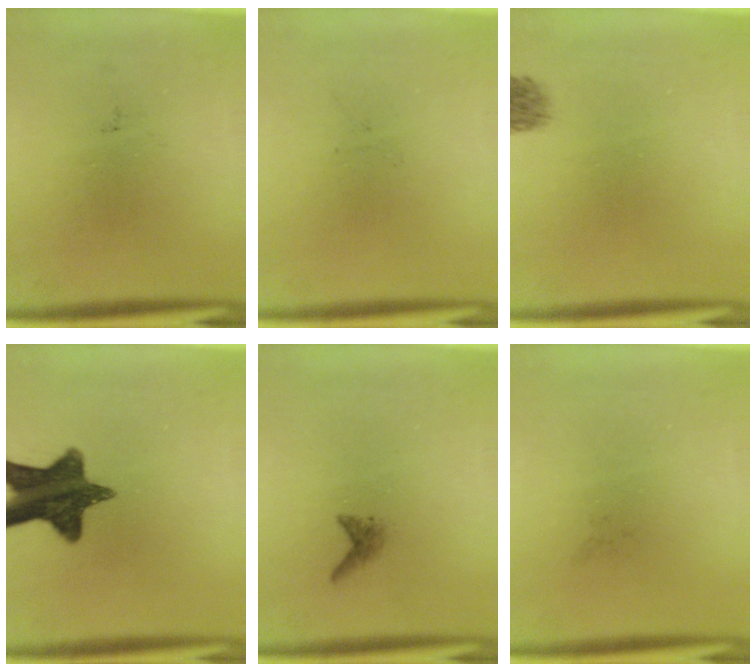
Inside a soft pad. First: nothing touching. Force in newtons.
{"total": 0.0}
{"total": 1.6}
{"total": 13.0}
{"total": 1.0}
{"total": 0.0}